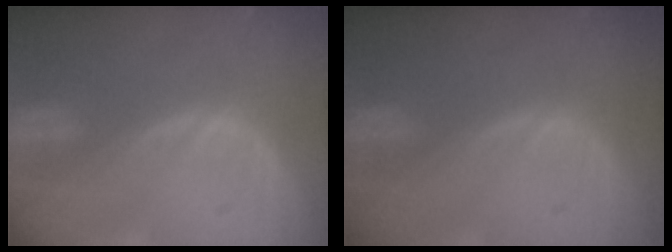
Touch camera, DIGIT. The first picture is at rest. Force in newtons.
{"total": 0.0}